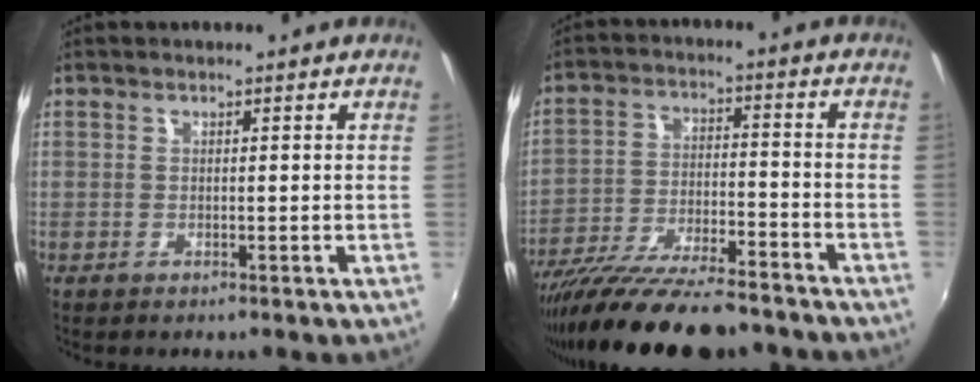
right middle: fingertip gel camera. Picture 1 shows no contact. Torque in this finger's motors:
{"motor_torque": [1.12, -1.02, 0.41, 0.21]}